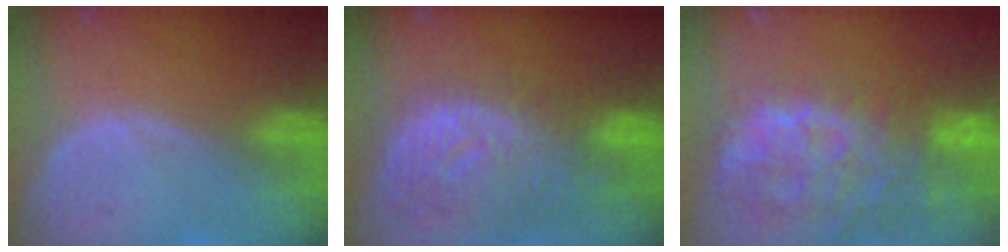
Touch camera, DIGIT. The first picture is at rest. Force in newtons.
{"total": 10.9, "press": 9.6, "slide": 5.2}
{"total": 14.1, "press": 11.4, "slide": 8.2}